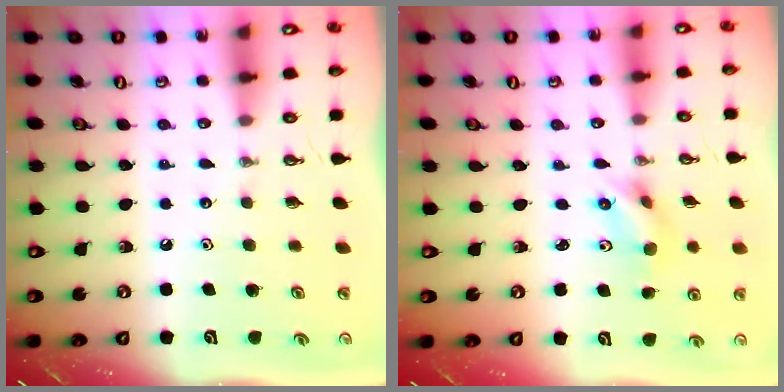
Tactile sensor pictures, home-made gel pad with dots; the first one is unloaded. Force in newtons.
{"total": 6.9, "press": 2.5, "slide": 6.5}